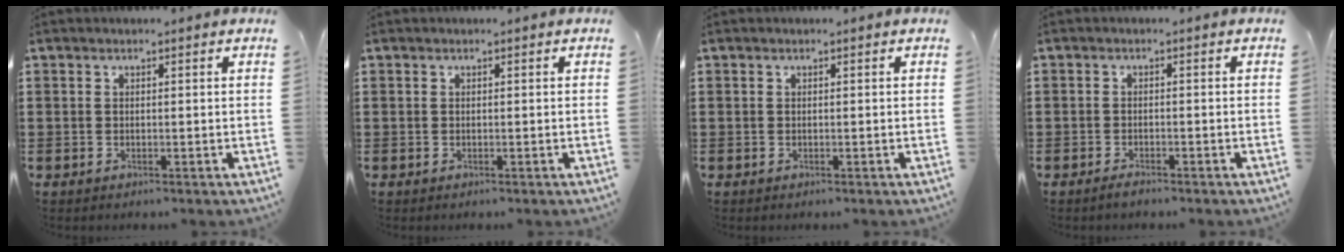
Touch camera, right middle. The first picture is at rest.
{"total": 0.0}
{"total": 0.0}
{"total": 1.2, "force": [-1.0, 0.3, 0.4], "torque": [-0.011, -0.004, -0.020]}